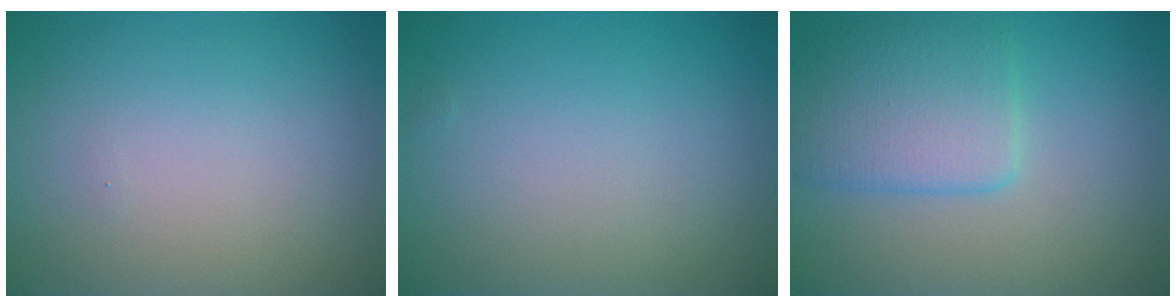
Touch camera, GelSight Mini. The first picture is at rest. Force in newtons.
{"total": 0.0}
{"total": 4.4, "press": 4.4, "slide": 0.2}